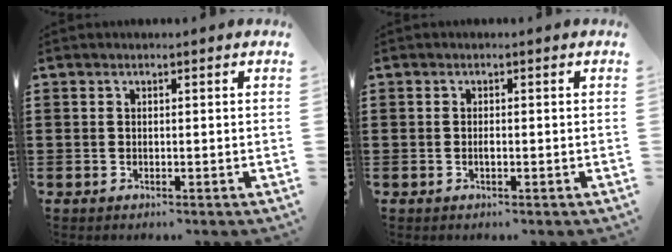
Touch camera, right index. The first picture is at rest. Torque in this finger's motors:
{"motor_torque": [1.90, 0.24, 0.08, 0.01]}